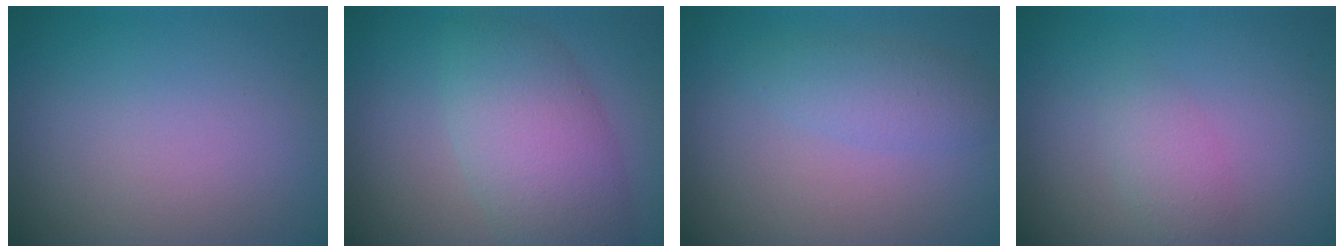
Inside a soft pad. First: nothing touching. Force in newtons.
{"total": 6.1, "press": 6.1, "slide": 0.1}
{"total": 2.1, "press": 2.1, "slide": 0.1}
{"total": 1.9, "press": 1.9, "slide": 0.1}